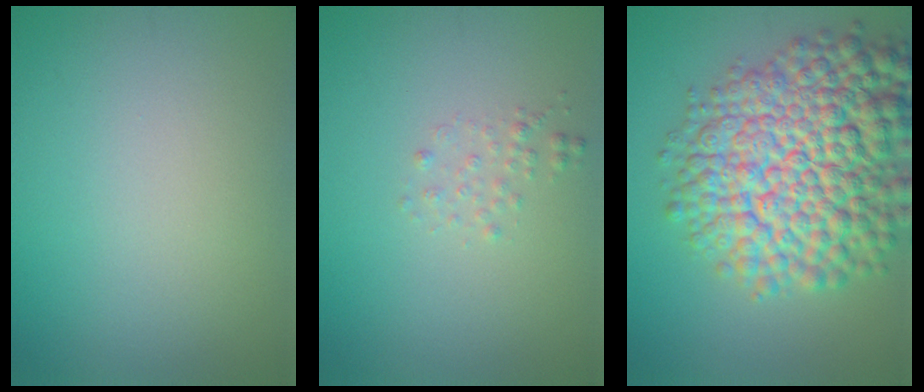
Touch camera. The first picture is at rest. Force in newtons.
{"total": 1.0, "press": 1.0, "slide": 0.0}
{"total": 12.7, "press": 12.7, "slide": 0.5}